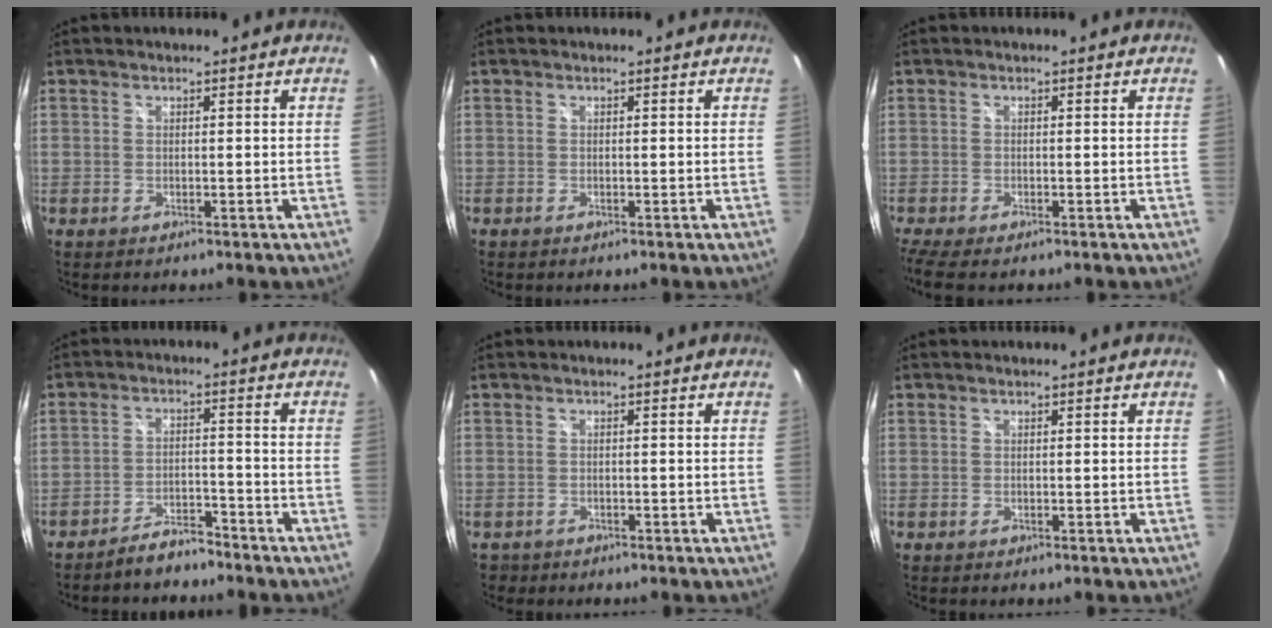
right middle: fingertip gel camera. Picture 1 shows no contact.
{"total": 0.0}
{"total": 0.0}
{"total": 5.3, "force": [-4.9, 1.3, 1.5], "torque": [-0.046, 0.008, -0.076]}
{"total": 1.9, "force": [-1.3, 1.4, 0.4], "torque": [-0.013, -0.005, -0.020]}
{"total": 0.0}